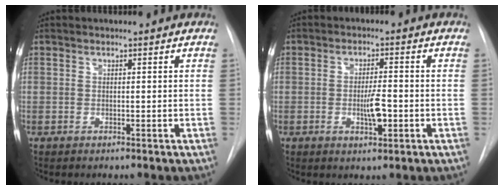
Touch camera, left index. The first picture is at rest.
{"total": 4.2, "force": [-1.2, 1.1, 3.9], "torque": [-0.068, -0.004, -0.018]}